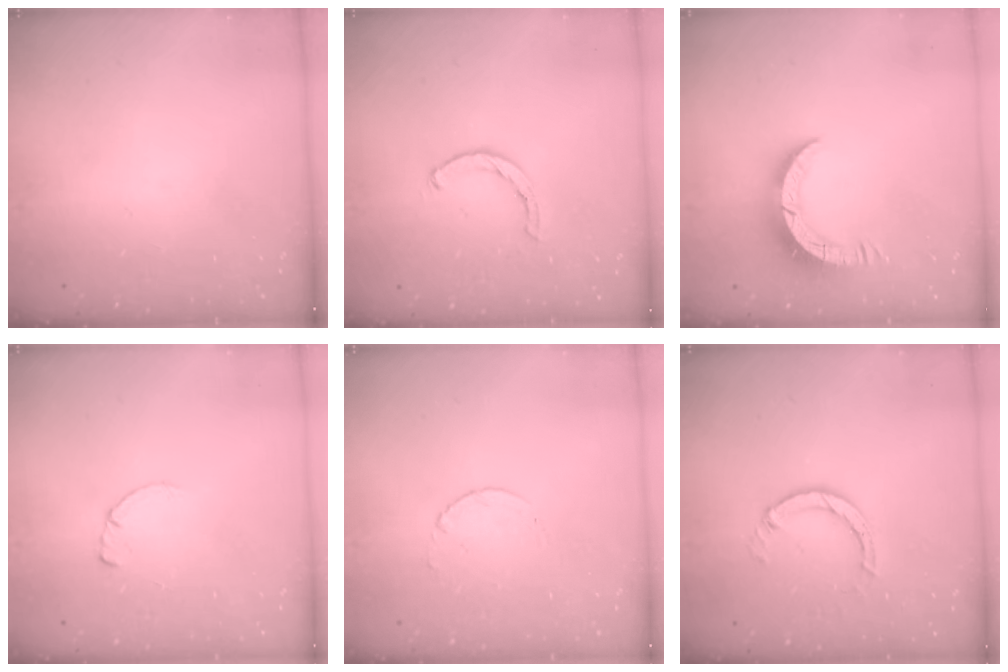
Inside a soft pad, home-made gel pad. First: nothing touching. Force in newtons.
{"total": 1.4, "press": 1.3, "slide": 0.3}
{"total": 7.8, "press": 7.7, "slide": 0.8}
{"total": 0.7, "press": 0.7, "slide": 0.2}
{"total": 2.3, "press": 2.3, "slide": 0.3}
{"total": 4.4, "press": 4.4, "slide": 0.5}